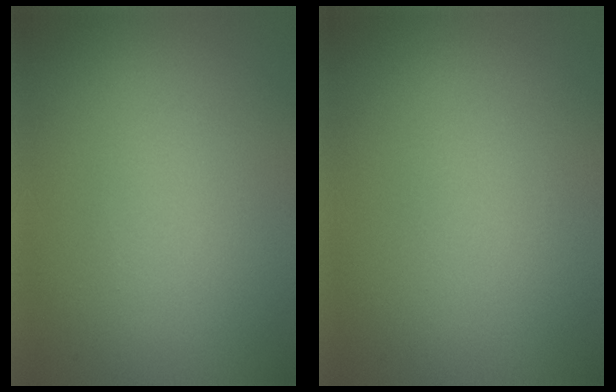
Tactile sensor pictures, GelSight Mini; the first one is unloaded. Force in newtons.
{"total": 0.0}